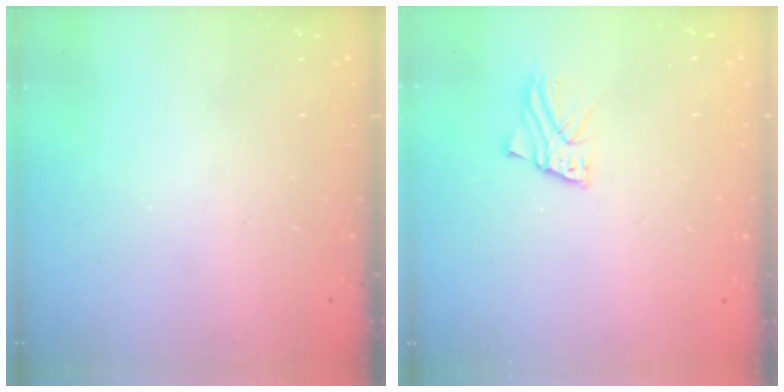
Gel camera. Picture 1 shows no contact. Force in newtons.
{"total": 2.7, "press": 2.7, "slide": 0.2}